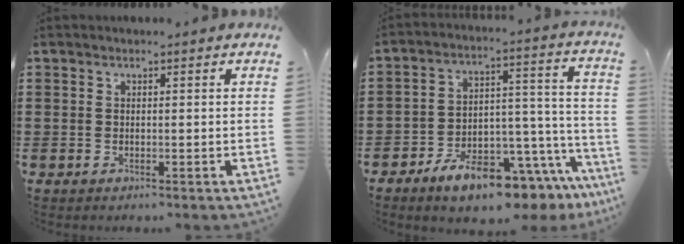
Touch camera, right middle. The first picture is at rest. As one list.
[{"total": 10.3, "force": [-8.6, 3.0, 4.8], "torque": [-0.067, 0.038, -0.156]}]